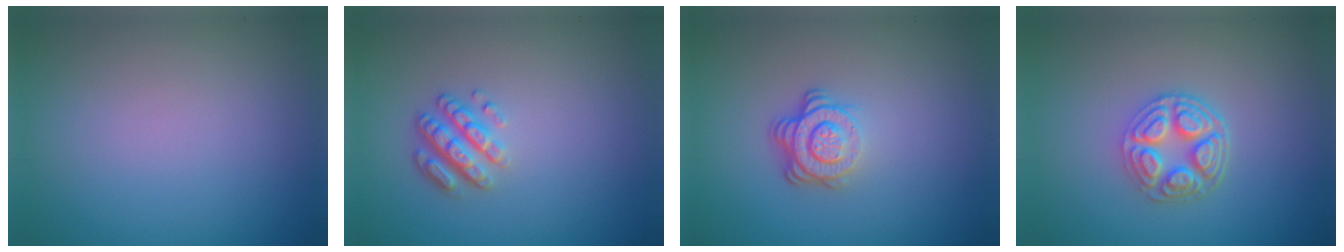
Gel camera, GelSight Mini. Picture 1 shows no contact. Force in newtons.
{"total": 3.3, "press": 2.6, "slide": 2.1}
{"total": 3.9, "press": 2.7, "slide": 2.8}
{"total": 4.5, "press": 3.6, "slide": 2.6}